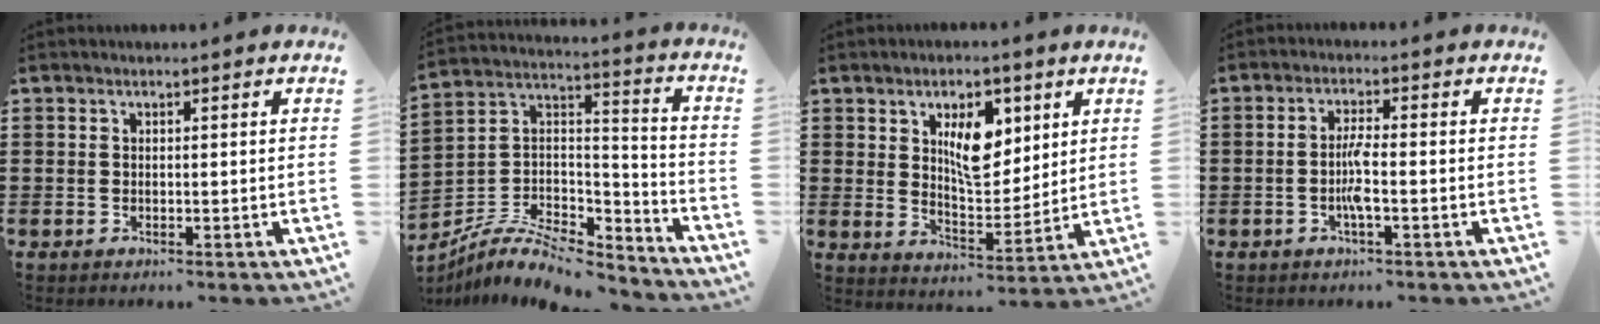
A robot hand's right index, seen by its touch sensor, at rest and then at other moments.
{"total": 8.5, "force": [-6.9, 2.9, 3.9], "torque": [-0.082, 0.010, -0.135]}
{"total": 8.6, "force": [3.6, 4.5, 6.4], "torque": [-0.100, -0.002, 0.057]}
{"total": 3.8, "force": [-1.0, 0.3, 3.6], "torque": [-0.088, -0.010, -0.028]}